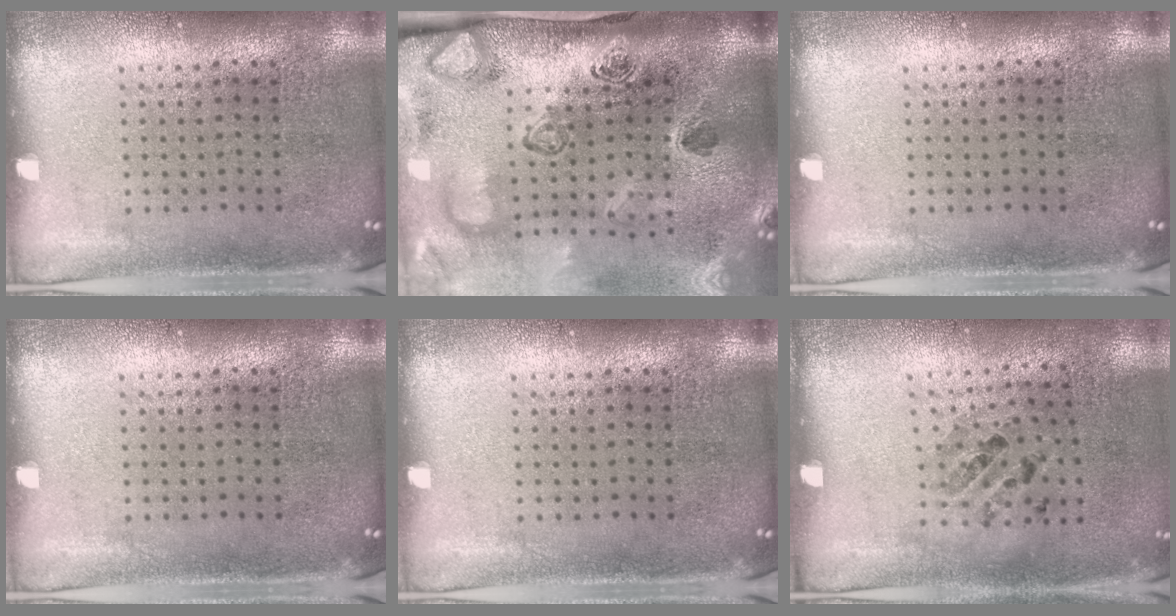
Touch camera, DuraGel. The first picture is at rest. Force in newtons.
{"total": 4.9, "press": 3.3, "slide": 3.6}
{"total": 0.0}
{"total": 0.0}
{"total": 0.0}
{"total": 0.9, "press": 0.8, "slide": 0.5}